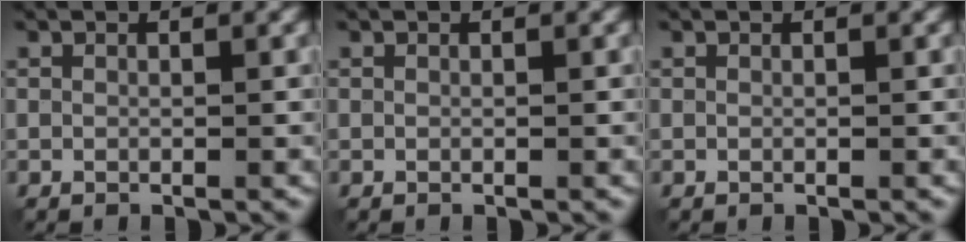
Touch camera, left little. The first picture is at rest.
{"total": 0.0}
{"total": 0.0}